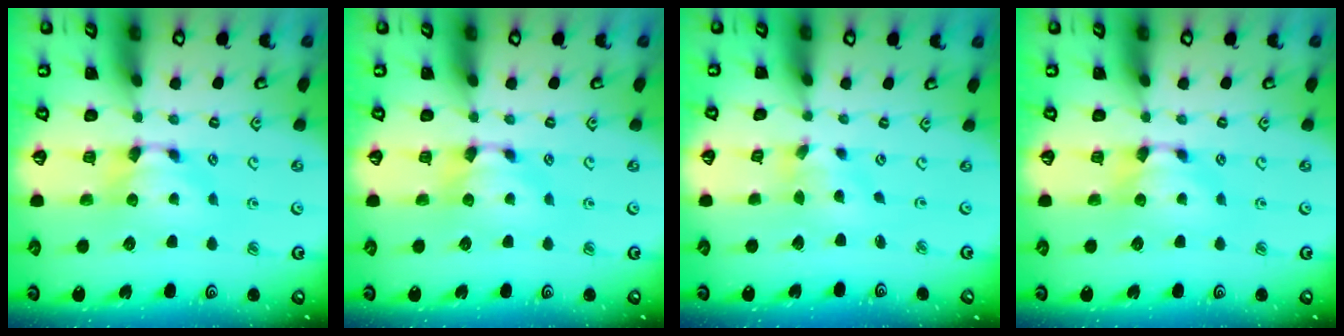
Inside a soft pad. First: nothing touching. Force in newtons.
{"total": 0.0}
{"total": 1.2, "press": 0.0, "slide": 1.2}
{"total": 0.0}